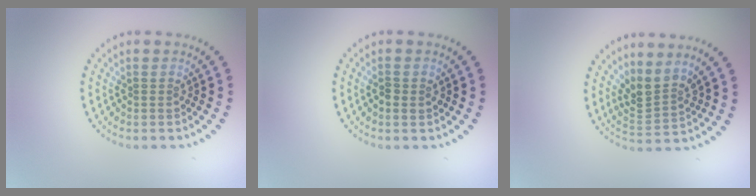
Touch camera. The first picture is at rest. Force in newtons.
{"total": 1.2, "press": 1.2, "slide": 0.1}
{"total": 3.0, "press": 2.0, "slide": 2.2}